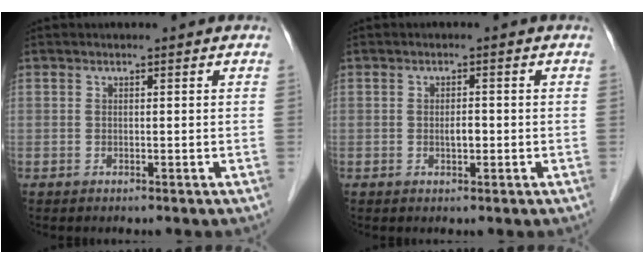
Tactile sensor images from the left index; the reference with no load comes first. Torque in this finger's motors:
{"motor_torque": [0.39, 0.38, 0.00, 0.01]}